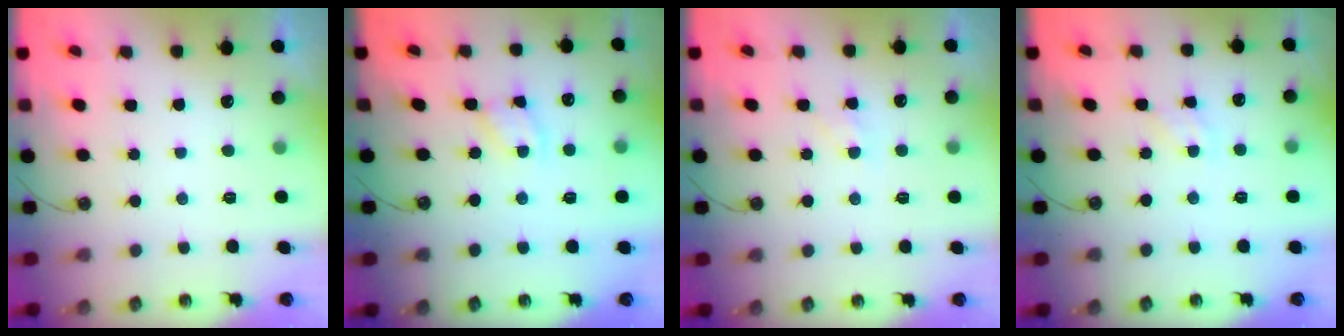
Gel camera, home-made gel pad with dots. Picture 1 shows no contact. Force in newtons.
{"total": 3.3, "press": 3.3, "slide": 0.2}
{"total": 6.7, "press": 6.6, "slide": 0.7}
{"total": 1.6, "press": 1.6, "slide": 0.2}